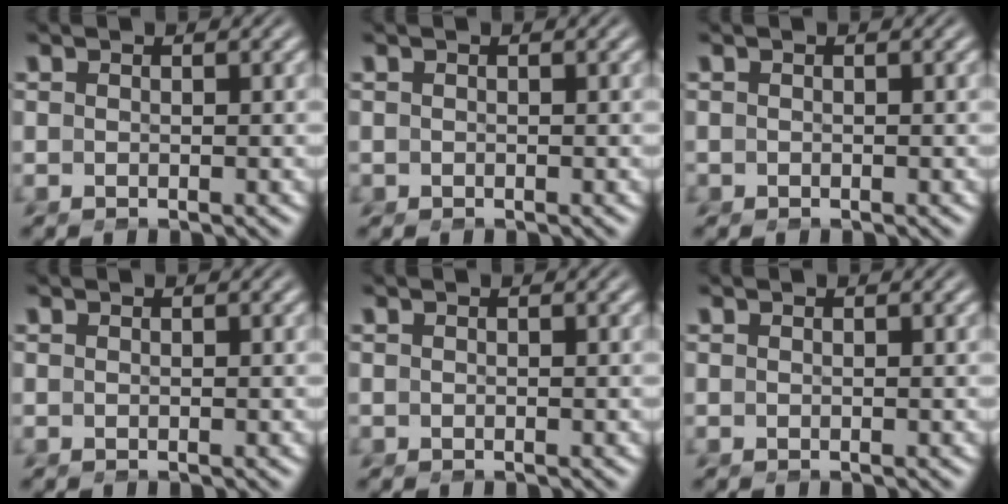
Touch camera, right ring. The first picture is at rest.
{"total": 0.9, "force": [-0.3, 0.8, 0.0], "torque": [-0.006, -0.009, -0.004]}
{"total": 1.0, "force": [-0.5, 0.9, 0.0], "torque": [-0.007, -0.010, -0.007]}
{"total": 0.0}
{"total": 0.6, "force": [-0.2, 0.5, 0.0], "torque": [-0.004, -0.008, -0.003]}
{"total": 0.0}